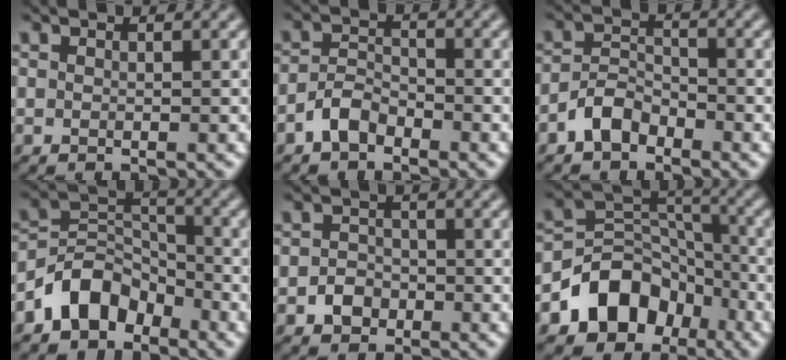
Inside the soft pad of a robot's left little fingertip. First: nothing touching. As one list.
[{"total": 2.7, "force": [-2.0, 1.3, 1.2], "torque": [-0.022, 0.010, -0.045]}, {"total": 3.0, "force": [-2.3, 1.6, 1.3], "torque": [-0.023, 0.012, -0.049]}, {"total": 5.3, "force": [-3.6, 3.4, 2.0], "torque": [-0.026, 0.010, -0.074]}, {"total": 2.1, "force": [-1.2, 1.6, 0.7], "torque": [-0.005, 0.002, -0.027]}, {"total": 8.0, "force": [-4.3, 5.9, 3.1], "torque": [-0.029, 0.002, -0.084]}]